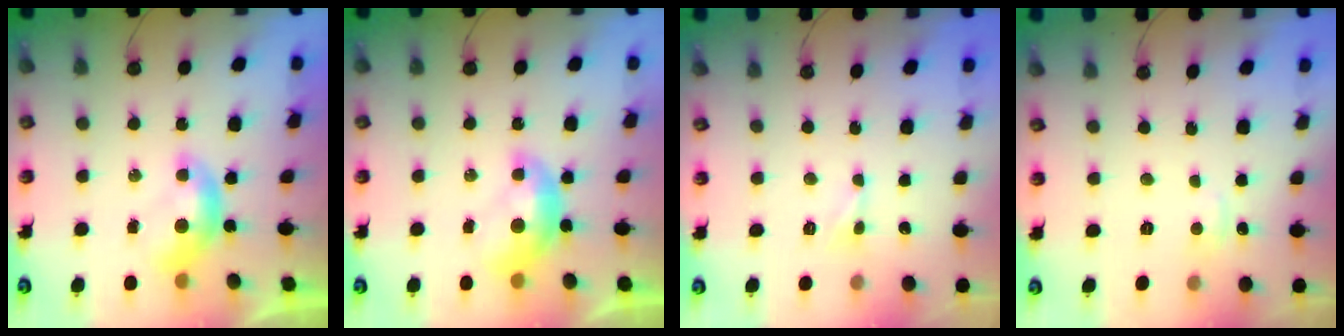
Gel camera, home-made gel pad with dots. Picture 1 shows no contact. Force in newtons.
{"total": 1.8, "press": 1.8, "slide": 0.2}
{"total": 1.2, "press": 1.2, "slide": 0.5}
{"total": 3.7, "press": 3.6, "slide": 0.3}